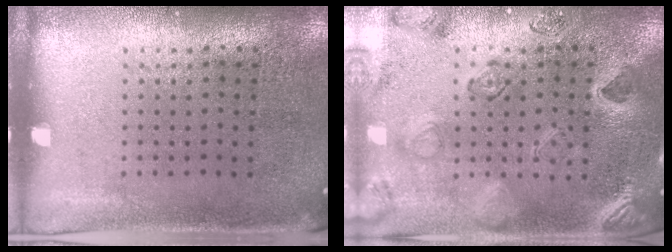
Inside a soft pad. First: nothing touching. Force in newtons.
{"total": 2.5, "press": 2.4, "slide": 0.9}